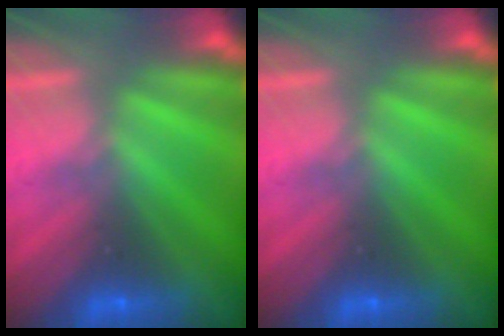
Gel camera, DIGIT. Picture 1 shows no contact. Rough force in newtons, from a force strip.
{"total": 0.0}